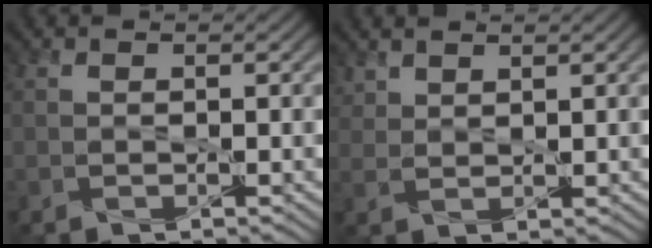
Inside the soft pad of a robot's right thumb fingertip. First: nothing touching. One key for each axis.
{"total": 2.4, "fx": 2.0, "fy": 0.8, "fz": 1.1, "tx": -0.029, "ty": 0.005, "tz": 0.051}